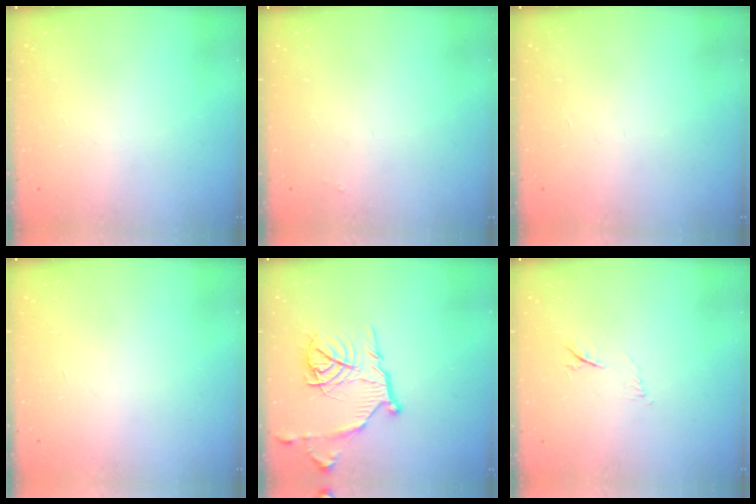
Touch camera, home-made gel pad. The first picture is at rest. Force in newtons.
{"total": 1.9, "press": 1.9, "slide": 0.3}
{"total": 1.6, "press": 1.5, "slide": 0.1}
{"total": 1.5, "press": 1.5, "slide": 0.1}
{"total": 15.2, "press": 15.2, "slide": 1.1}
{"total": 4.7, "press": 4.6, "slide": 1.2}